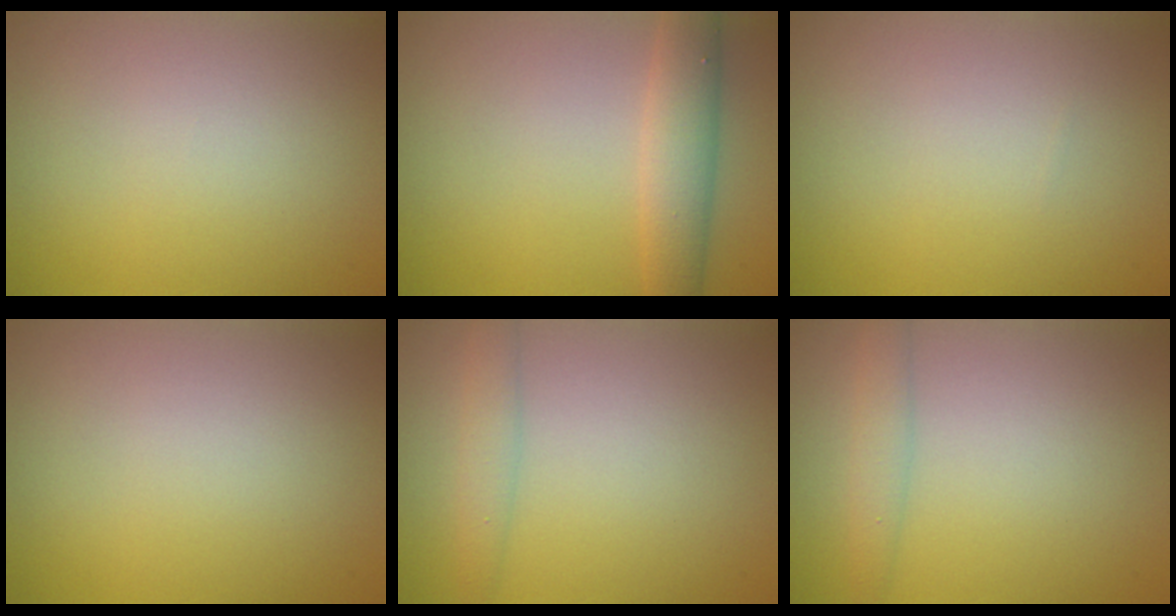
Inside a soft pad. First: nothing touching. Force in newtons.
{"total": 3.6, "press": 3.6, "slide": 0.1}
{"total": 0.0}
{"total": 0.0}
{"total": 2.0, "press": 2.0, "slide": 0.0}
{"total": 2.0, "press": 2.0, "slide": 0.0}